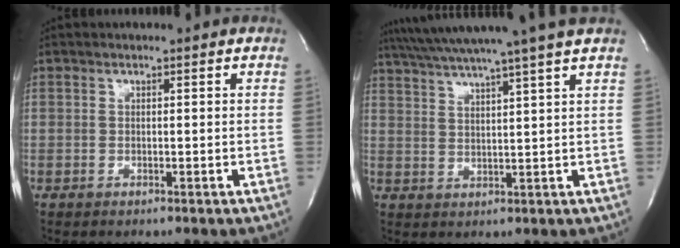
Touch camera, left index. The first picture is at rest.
{"total": 14.6, "force": [12.4, -2.5, 7.2], "torque": [-0.126, -0.008, 0.177]}